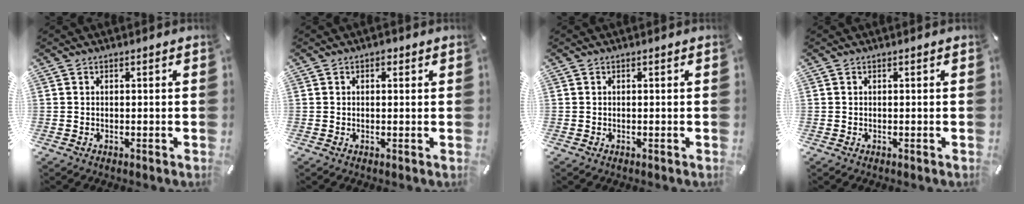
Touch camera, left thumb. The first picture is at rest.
{"total": 1.3, "force": [0.7, 0.9, 0.7], "torque": [-0.007, 0.000, 0.010]}
{"total": 0.0}
{"total": 0.0}